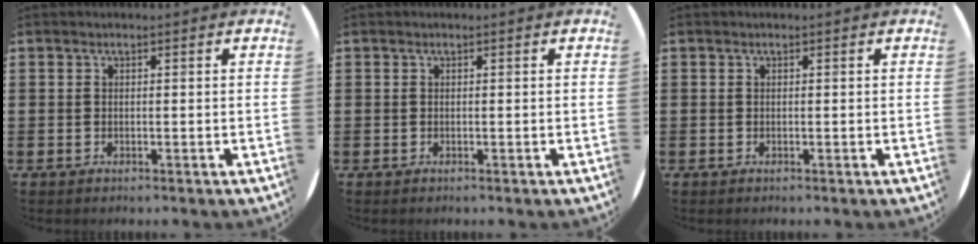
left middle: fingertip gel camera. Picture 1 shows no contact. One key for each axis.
{"total": 0.0}
{"total": 0.0}